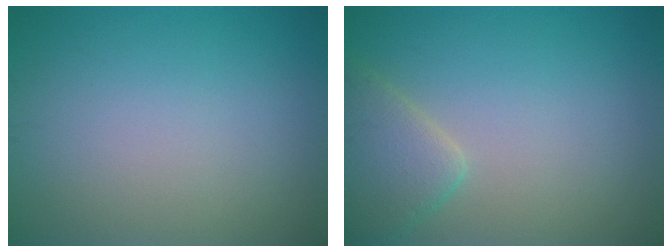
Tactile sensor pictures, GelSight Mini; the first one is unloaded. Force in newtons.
{"total": 3.4, "press": 3.4, "slide": 0.4}